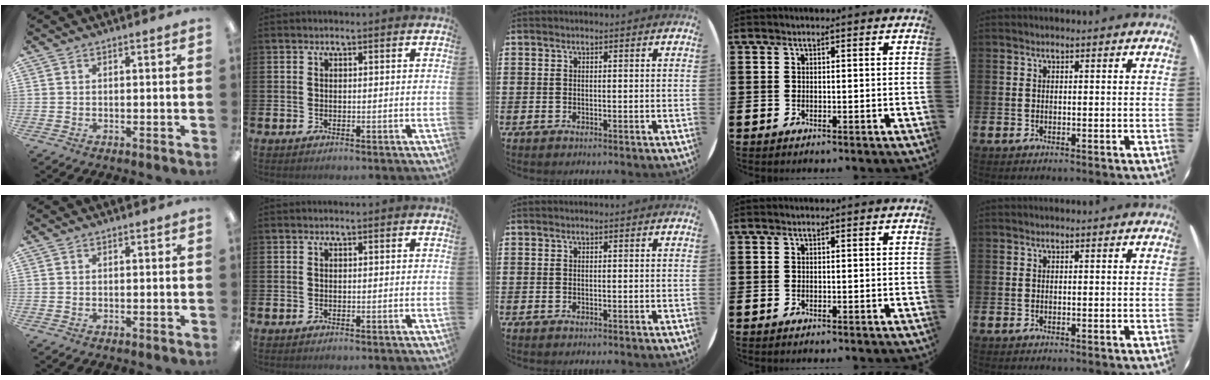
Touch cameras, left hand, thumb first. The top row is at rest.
{}